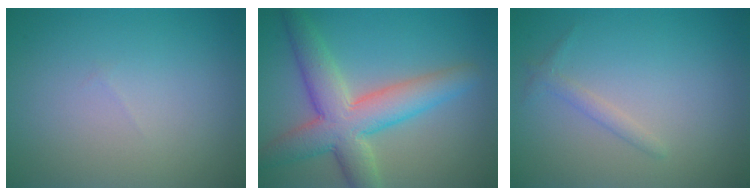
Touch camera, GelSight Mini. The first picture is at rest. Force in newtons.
{"total": 7.3, "press": 7.3, "slide": 0.4}
{"total": 1.1, "press": 1.1, "slide": 0.1}